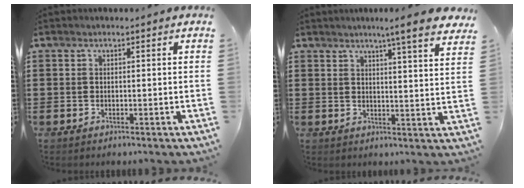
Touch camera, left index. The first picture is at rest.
{"total": 5.7, "force": [4.6, -0.7, 3.2], "torque": [-0.054, -0.028, 0.072]}